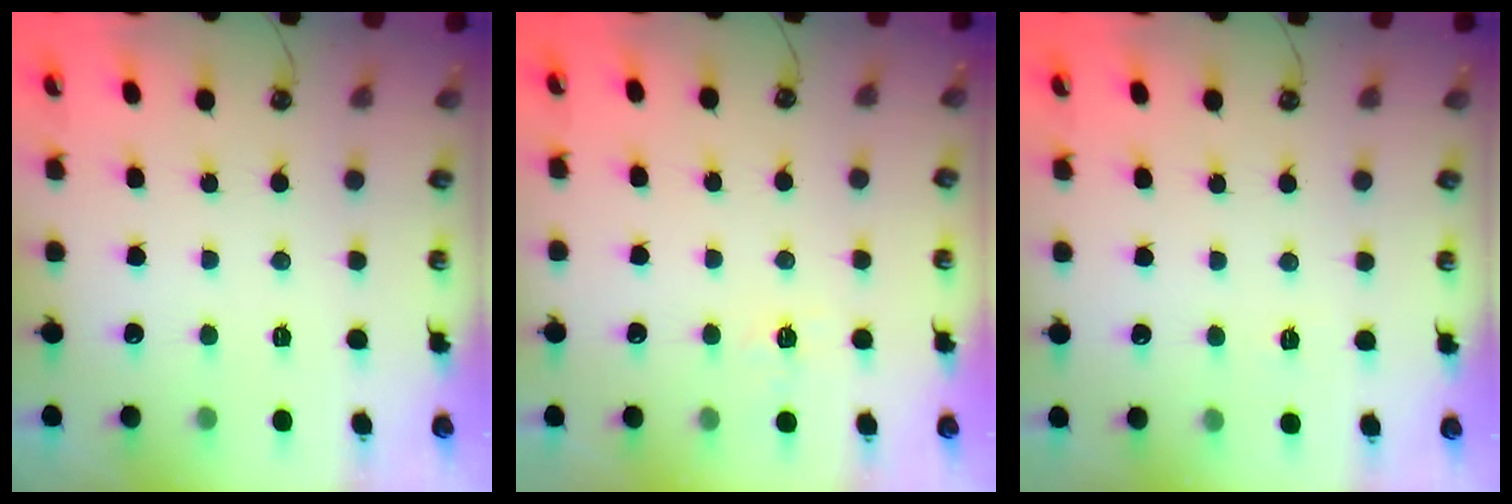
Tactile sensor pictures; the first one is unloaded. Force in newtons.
{"total": 3.9, "press": 3.9, "slide": 0.4}
{"total": 2.7, "press": 2.7, "slide": 0.4}